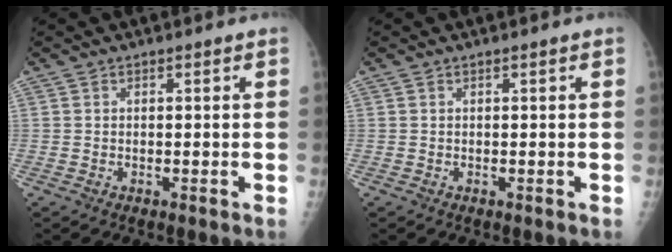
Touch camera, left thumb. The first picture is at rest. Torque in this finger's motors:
{"motor_torque": [-0.02, 0.01, 0.00, 0.00, 0.00]}